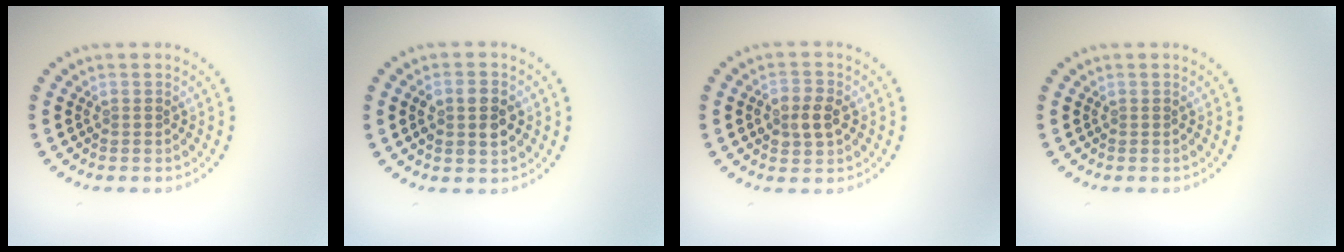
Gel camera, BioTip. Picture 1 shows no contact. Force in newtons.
{"total": 2.8, "press": 2.8, "slide": 0.3}
{"total": 2.8, "press": 2.8, "slide": 0.1}
{"total": 0.0}